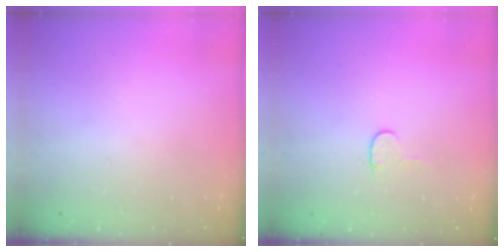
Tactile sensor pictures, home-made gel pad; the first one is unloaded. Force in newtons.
{"total": 4.0, "press": 4.0, "slide": 0.4}